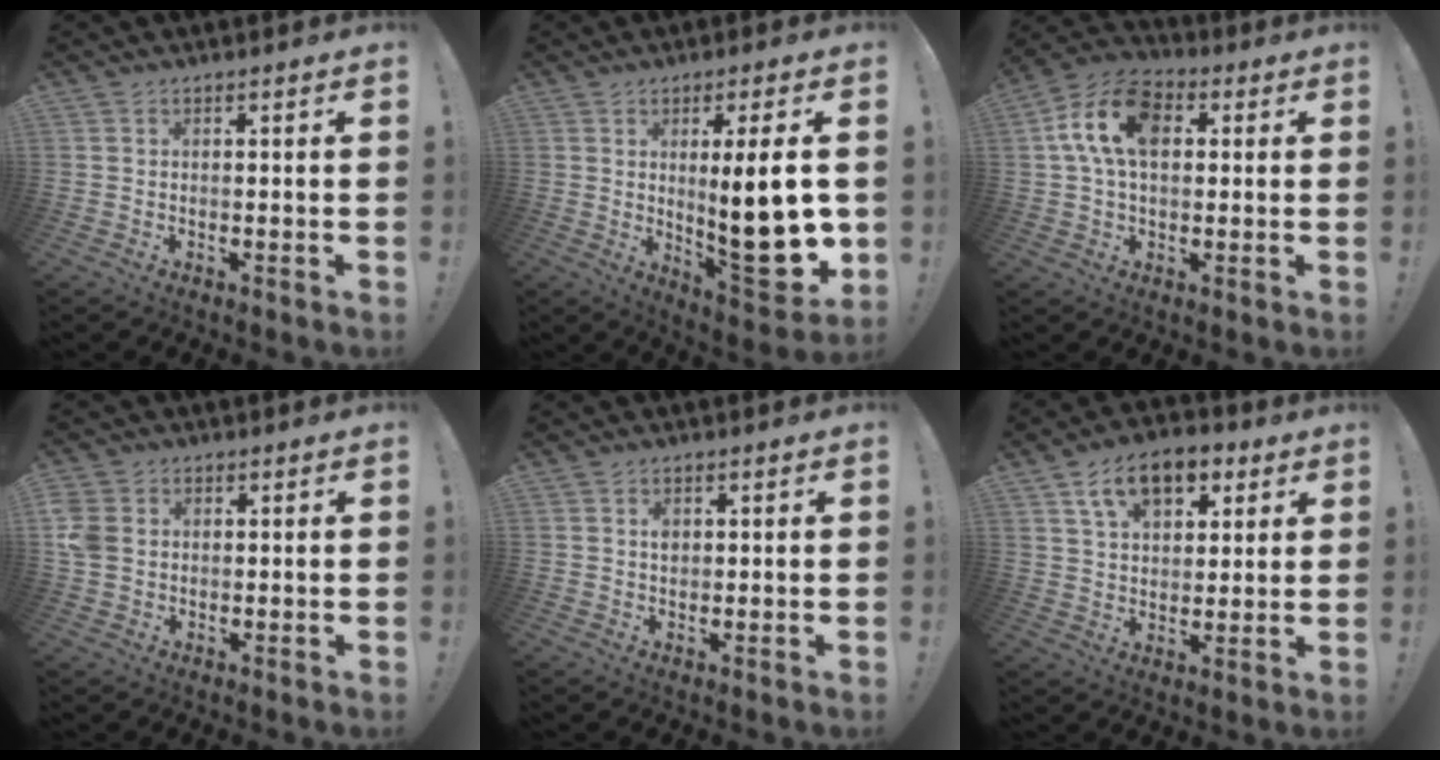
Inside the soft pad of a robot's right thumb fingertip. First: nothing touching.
{"total": 17.5, "force": [0.7, 3.9, 17.0], "torque": [-0.251, -0.018, 0.012]}
{"total": 14.4, "force": [3.2, 9.3, 10.5], "torque": [-0.188, 0.014, 0.061]}
{"total": 6.6, "force": [0.9, 5.4, 3.7], "torque": [-0.074, 0.003, 0.018]}
{"total": 2.0, "force": [0.5, 1.7, 1.1], "torque": [0.000, -0.004, 0.003]}
{"total": 13.5, "force": [6.9, 8.6, 7.9], "torque": [-0.127, -0.016, 0.128]}